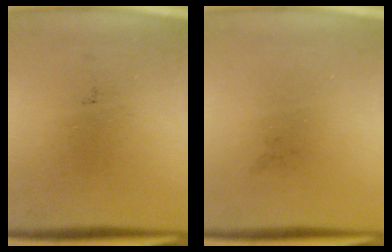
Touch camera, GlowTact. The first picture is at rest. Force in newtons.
{"total": 0.0}